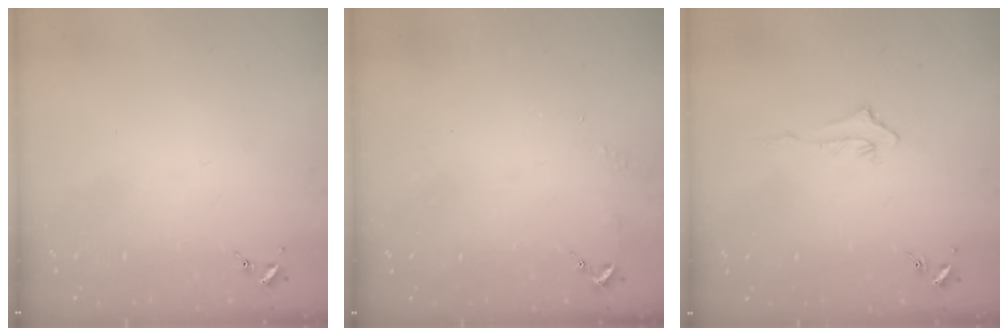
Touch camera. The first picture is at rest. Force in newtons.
{"total": 2.9, "press": 2.8, "slide": 0.3}
{"total": 3.4, "press": 3.4, "slide": 0.4}